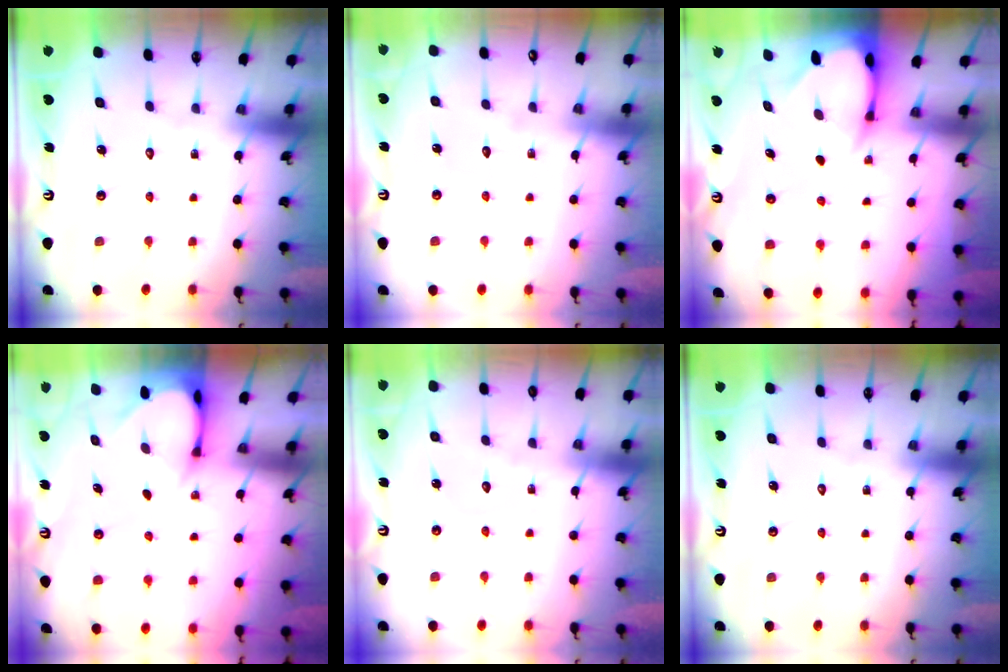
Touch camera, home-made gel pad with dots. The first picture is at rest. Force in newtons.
{"total": 1.8, "press": 1.8, "slide": 0.1}
{"total": 3.1, "press": 3.1, "slide": 0.4}
{"total": 2.8, "press": 2.8, "slide": 0.3}
{"total": 2.8, "press": 2.8, "slide": 0.3}
{"total": 0.0}